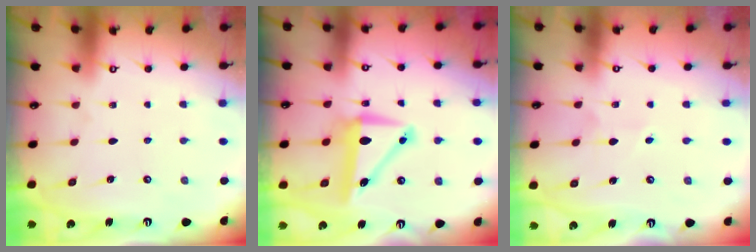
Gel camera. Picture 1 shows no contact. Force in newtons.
{"total": 9.6, "press": 9.5, "slide": 1.4}
{"total": 2.6, "press": 2.6, "slide": 0.3}